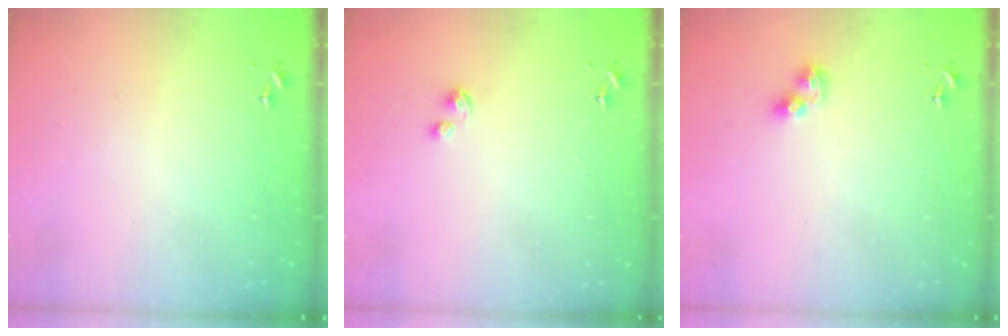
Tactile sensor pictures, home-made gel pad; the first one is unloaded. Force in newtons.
{"total": 3.3, "press": 3.3, "slide": 0.4}
{"total": 5.9, "press": 5.9, "slide": 0.2}